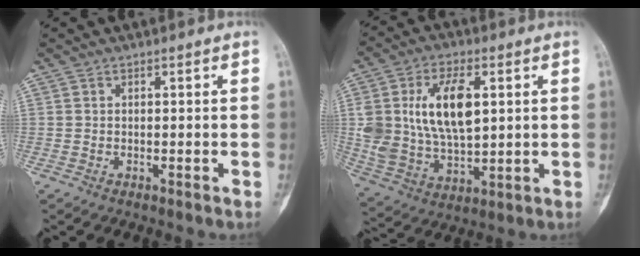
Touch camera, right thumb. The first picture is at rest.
{"total": 16.0, "force": [3.6, 8.6, 12.9], "torque": [-0.234, -0.007, 0.077]}